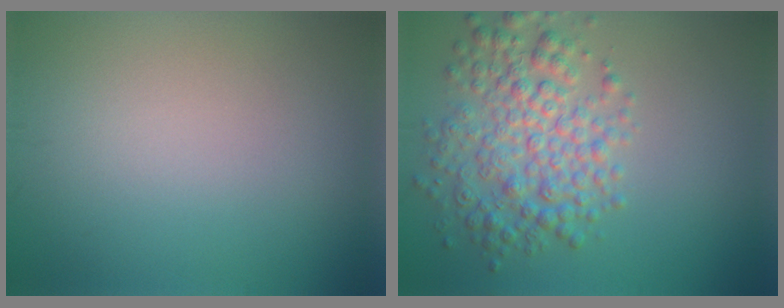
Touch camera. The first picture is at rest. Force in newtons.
{"total": 5.8, "press": 5.8, "slide": 0.1}